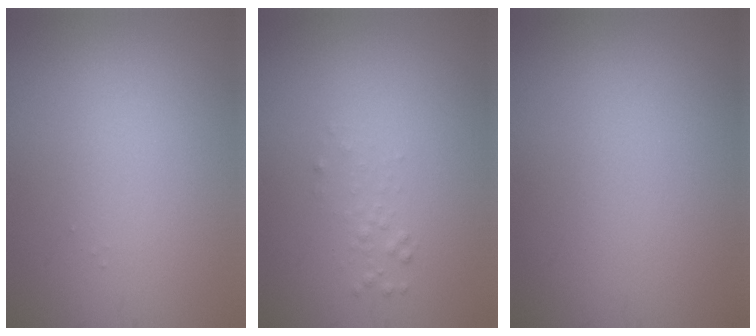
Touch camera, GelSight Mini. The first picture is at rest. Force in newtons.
{"total": 0.8, "press": 0.8, "slide": 0.1}
{"total": 0.0}